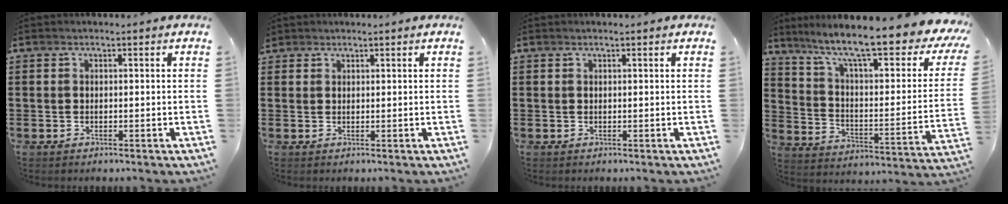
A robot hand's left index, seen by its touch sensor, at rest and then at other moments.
{"total": 1.2, "force": [1.1, 0.5, 0.0], "torque": [-0.004, 0.002, 0.022]}
{"total": 0.0}
{"total": 11.8, "force": [8.7, 1.1, 7.9], "torque": [-0.165, -0.063, 0.139]}